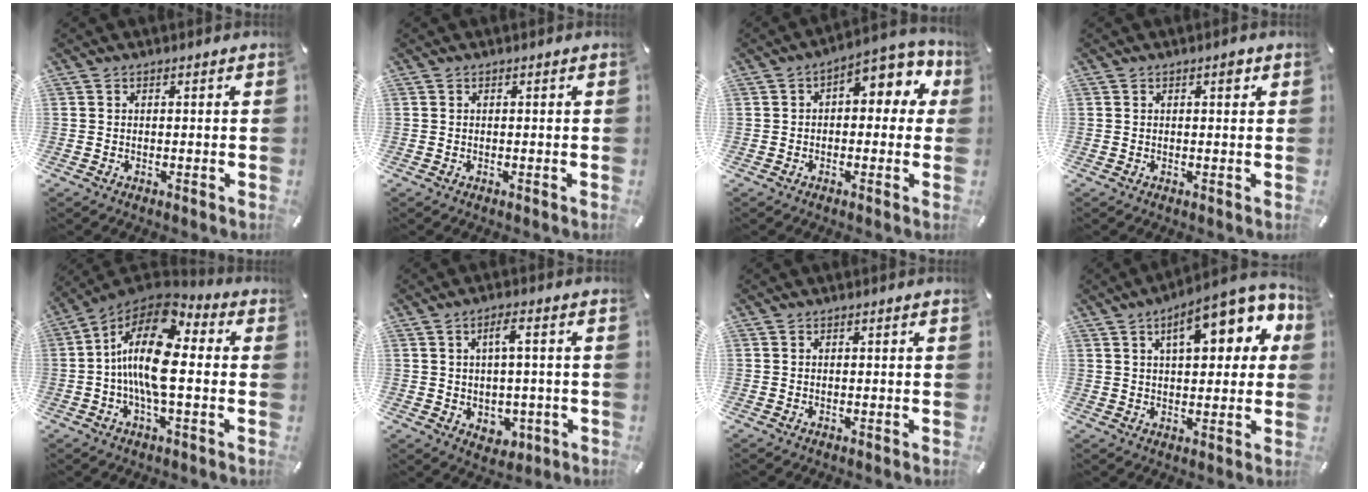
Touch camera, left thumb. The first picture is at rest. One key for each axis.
{"total": 0.0}
{"total": 7.7, "fx": 2.4, "fy": 4.3, "fz": 5.9, "tx": -0.079, "ty": -0.018, "tz": 0.033}
{"total": 1.6, "fx": 0.7, "fy": 0.6, "fz": 1.3, "tx": -0.012, "ty": -0.003, "tz": 0.008}
{"total": 16.9, "fx": 0.0, "fy": 7.1, "fz": 15.3, "tx": -0.308, "ty": -0.016, "tz": 0.000}
{"total": 5.5, "fx": 0.5, "fy": 3.4, "fz": 4.3, "tx": -0.067, "ty": 0.002, "tz": 0.005}
{"total": 0.0}
{"total": 14.8, "fx": 6.1, "fy": 6.7, "fz": 11.7, "tx": -0.156, "ty": -0.016, "tz": 0.096}